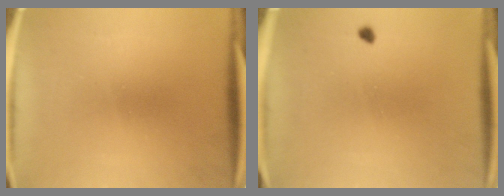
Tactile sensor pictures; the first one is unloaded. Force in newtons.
{"total": 0.7}